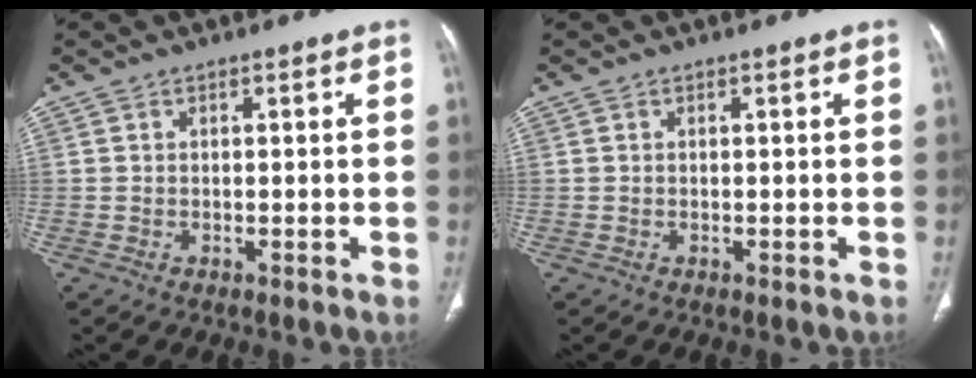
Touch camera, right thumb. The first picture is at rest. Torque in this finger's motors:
{"motor_torque": [0.00, 0.00, 0.00, 0.00, 0.02]}